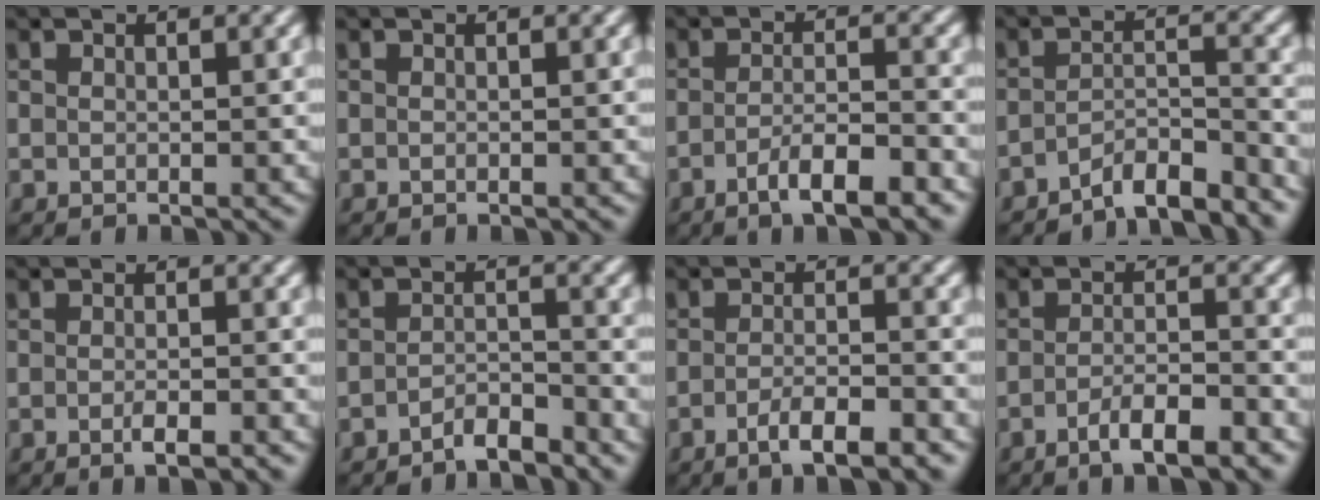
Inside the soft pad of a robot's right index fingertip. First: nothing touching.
{"total": 0.0}
{"total": 4.5, "force": [-2.7, 1.0, 3.4], "torque": [-0.058, 0.005, -0.045]}
{"total": 5.1, "force": [-4.5, 0.9, 2.1], "torque": [-0.030, 0.009, -0.077]}
{"total": 2.0, "force": [-1.1, 0.6, 1.6], "torque": [-0.019, 0.000, -0.017]}
{"total": 2.6, "force": [-2.4, 0.4, 1.0], "torque": [-0.019, 0.008, -0.046]}
{"total": 3.9, "force": [-2.5, 1.0, 2.9], "torque": [-0.048, 0.003, -0.042]}
{"total": 4.1, "force": [-2.7, 1.0, 3.0], "torque": [-0.049, 0.006, -0.045]}